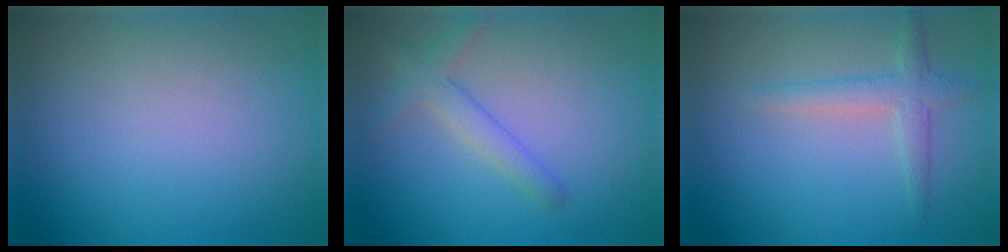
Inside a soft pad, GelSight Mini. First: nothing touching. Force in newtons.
{"total": 2.4, "press": 2.4, "slide": 0.1}
{"total": 2.3, "press": 2.3, "slide": 0.1}